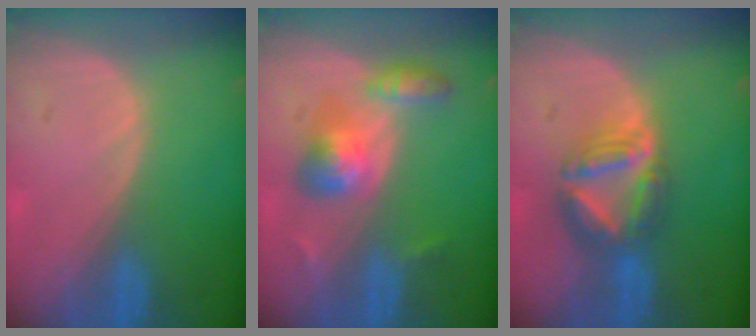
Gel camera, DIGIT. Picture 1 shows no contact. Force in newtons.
{"total": 5.7, "press": 5.6, "slide": 1.1}
{"total": 7.5, "press": 6.7, "slide": 3.5}